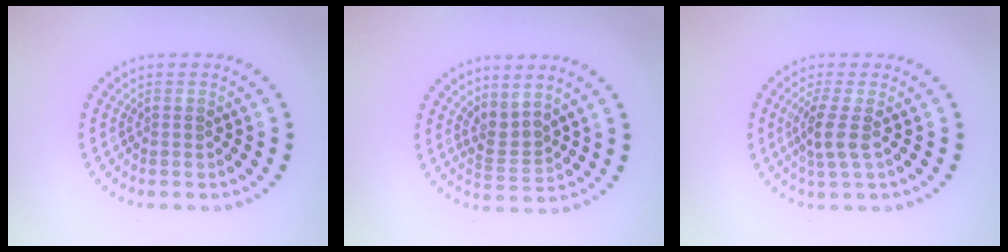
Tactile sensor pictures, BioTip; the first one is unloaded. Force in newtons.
{"total": 2.3, "press": 1.5, "slide": 1.7}
{"total": 2.7, "press": 2.1, "slide": 1.7}